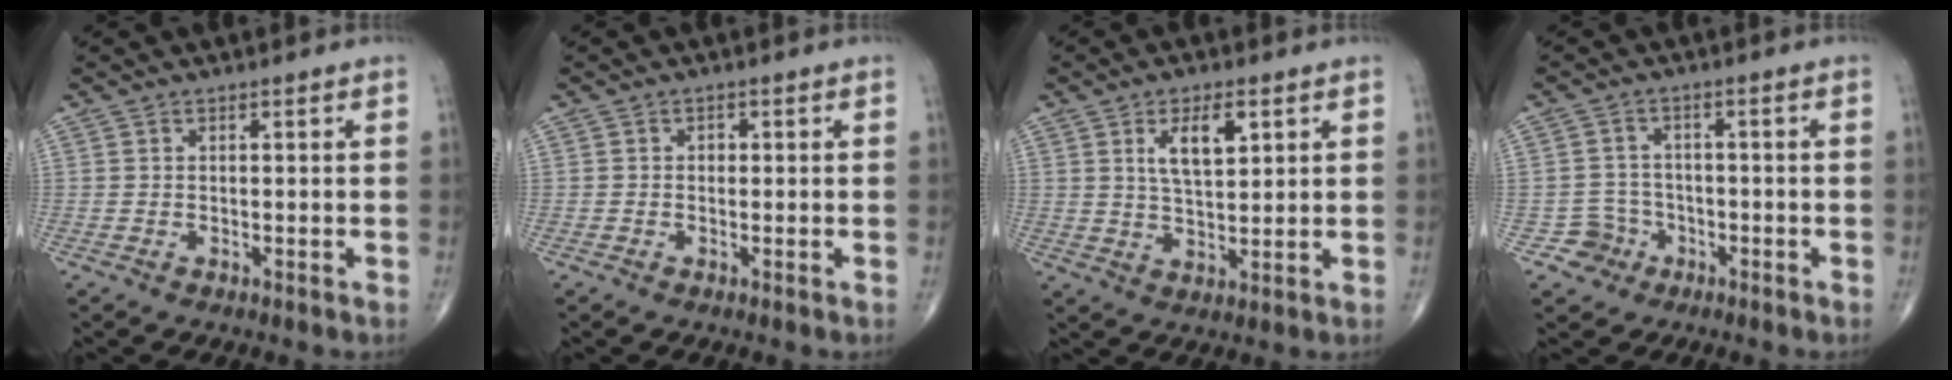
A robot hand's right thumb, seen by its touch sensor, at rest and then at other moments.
{"total": 1.0, "force": [0.0, 0.9, 0.5], "torque": [-0.002, 0.003, -0.004]}
{"total": 7.6, "force": [2.9, 3.4, 6.2], "torque": [-0.098, -0.015, 0.056]}
{"total": 4.3, "force": [-2.1, 3.7, -0.2], "torque": [0.035, 0.015, -0.038]}